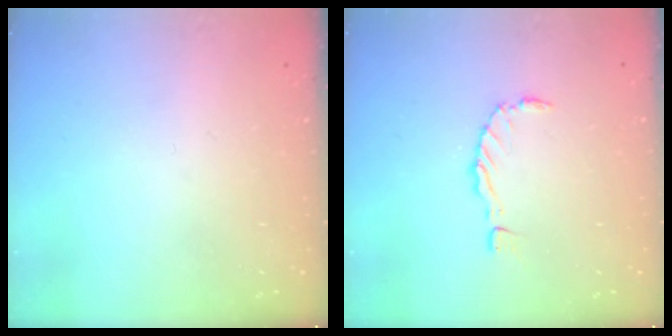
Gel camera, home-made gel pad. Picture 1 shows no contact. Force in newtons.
{"total": 0.0}